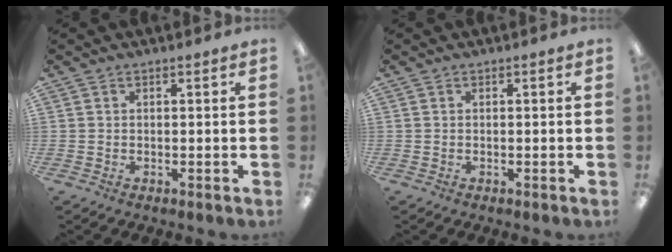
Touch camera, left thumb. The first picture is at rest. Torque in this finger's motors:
{"motor_torque": [-0.03, -0.03, 0.20, -0.10, 0.00]}